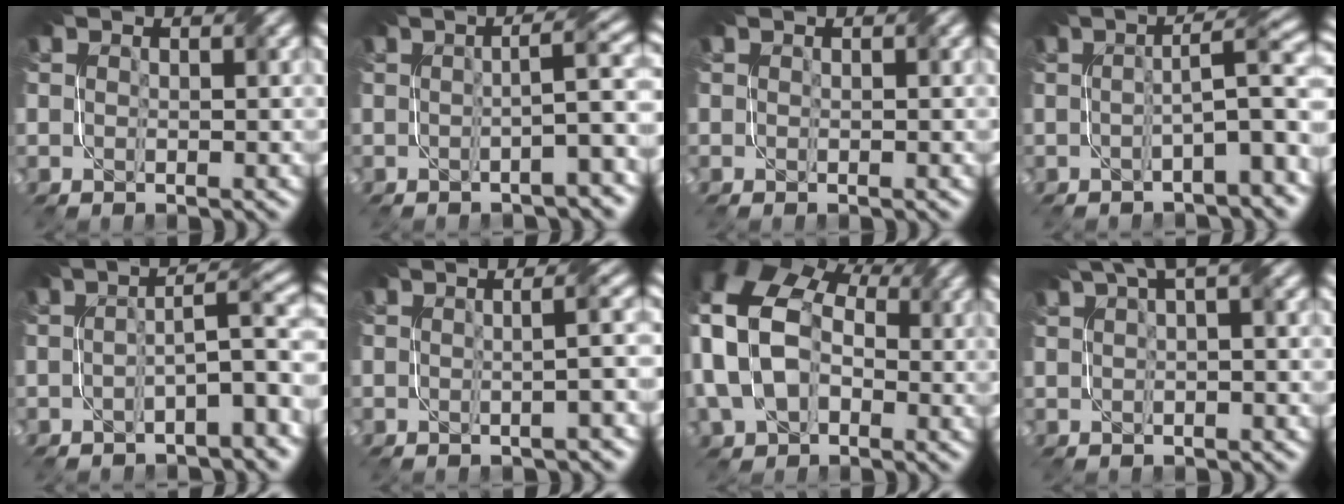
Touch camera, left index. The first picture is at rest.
{"total": 4.3, "force": [-1.2, 0.4, 4.1], "torque": [-0.048, 0.021, -0.031]}
{"total": 0.0}
{"total": 5.4, "force": [-1.4, 0.7, 5.1], "torque": [-0.070, 0.021, -0.029]}
{"total": 5.4, "force": [-2.0, 1.0, 5.0], "torque": [-0.068, 0.018, -0.036]}
{"total": 3.0, "force": [-0.3, 0.8, 2.8], "torque": [-0.008, 0.011, -0.010]}
{"total": 16.1, "force": [1.5, 12.0, 10.7], "torque": [-0.239, 0.010, 0.007]}
{"total": 2.6, "force": [1.6, 0.3, 2.1], "torque": [-0.029, 0.015, 0.029]}